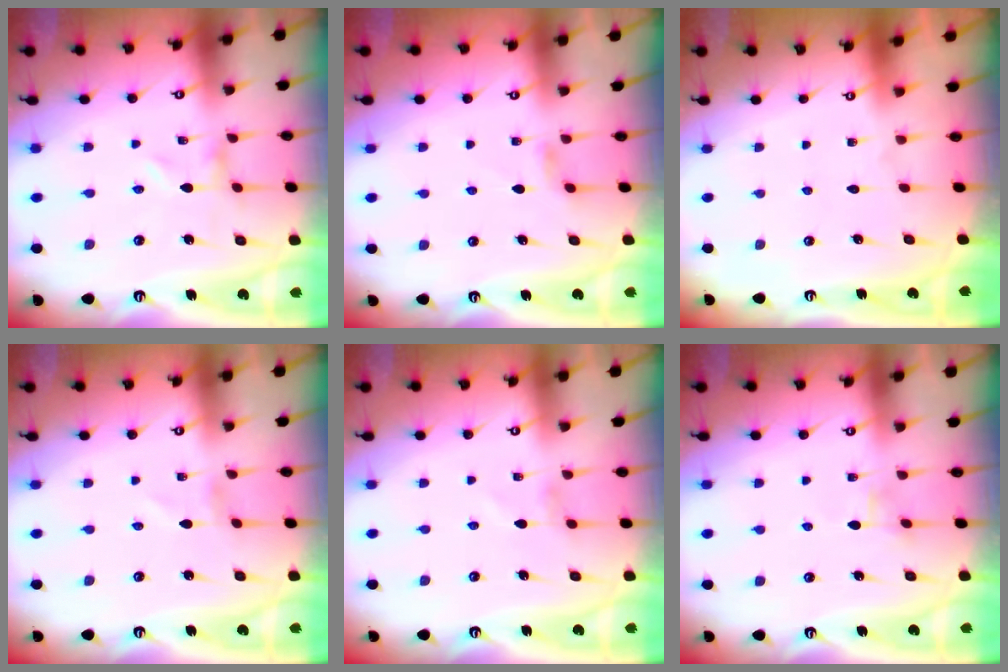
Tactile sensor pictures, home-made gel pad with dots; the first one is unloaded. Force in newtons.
{"total": 2.9, "press": 2.8, "slide": 0.4}
{"total": 1.8, "press": 1.8, "slide": 0.1}
{"total": 1.3, "press": 1.2, "slide": 0.1}
{"total": 1.1, "press": 1.0, "slide": 0.4}
{"total": 1.9, "press": 1.9, "slide": 0.2}